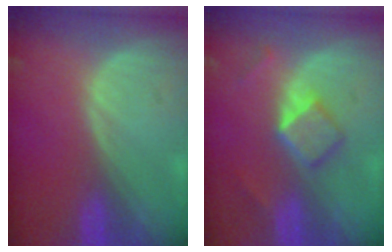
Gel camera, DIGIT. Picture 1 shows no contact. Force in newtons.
{"total": 5.2, "press": 4.5, "slide": 2.7}